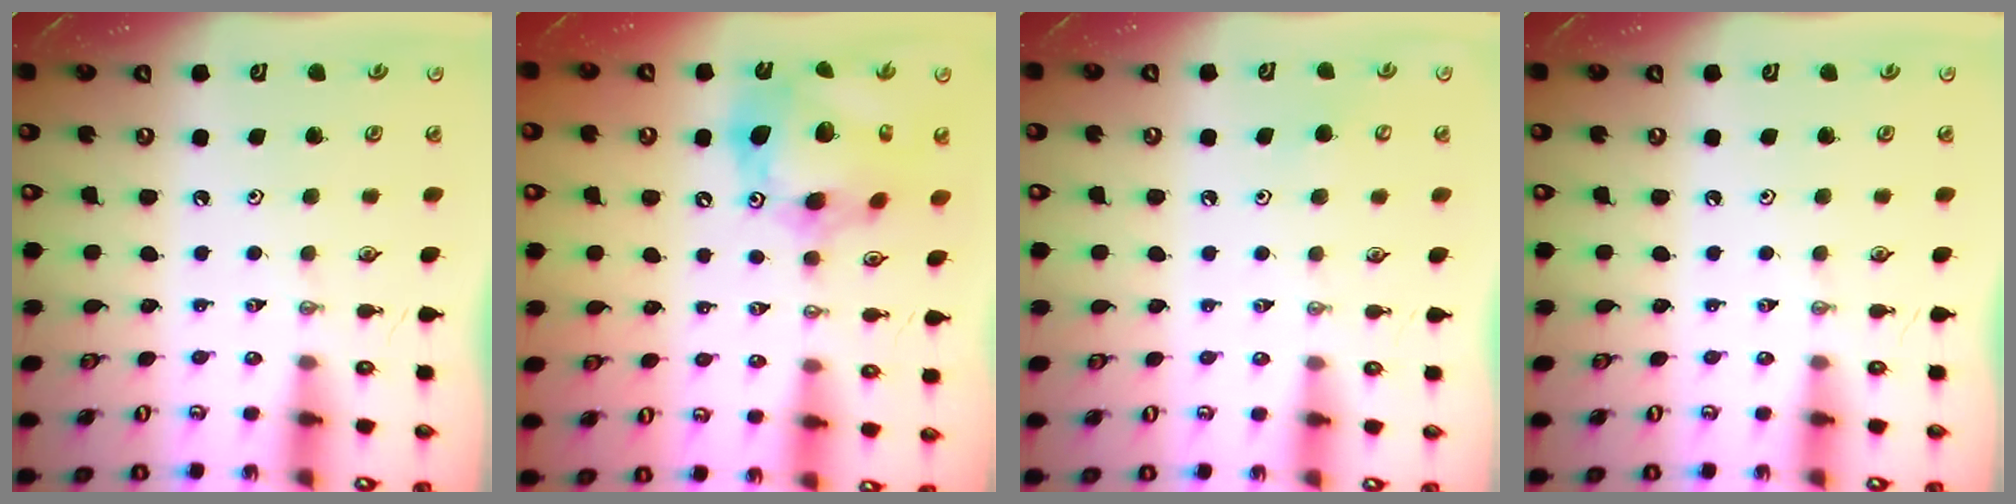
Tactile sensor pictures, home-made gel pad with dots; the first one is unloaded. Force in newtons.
{"total": 16.7, "press": 16.6, "slide": 1.7}
{"total": 3.9, "press": 3.9, "slide": 0.3}
{"total": 0.0}